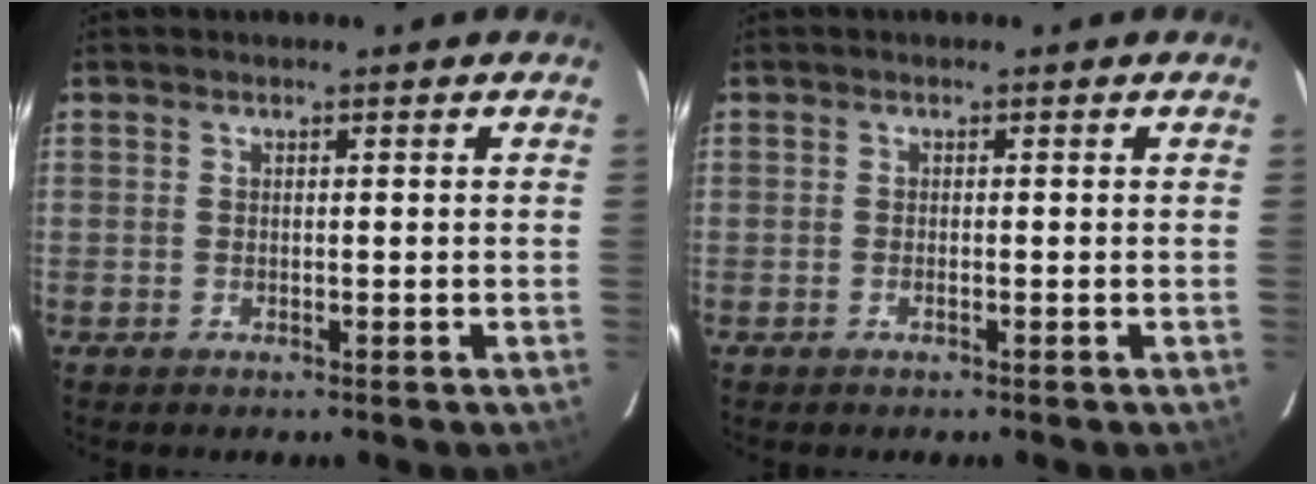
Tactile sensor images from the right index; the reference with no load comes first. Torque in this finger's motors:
{"motor_torque": [-0.14, -0.11, -0.06, -0.01]}